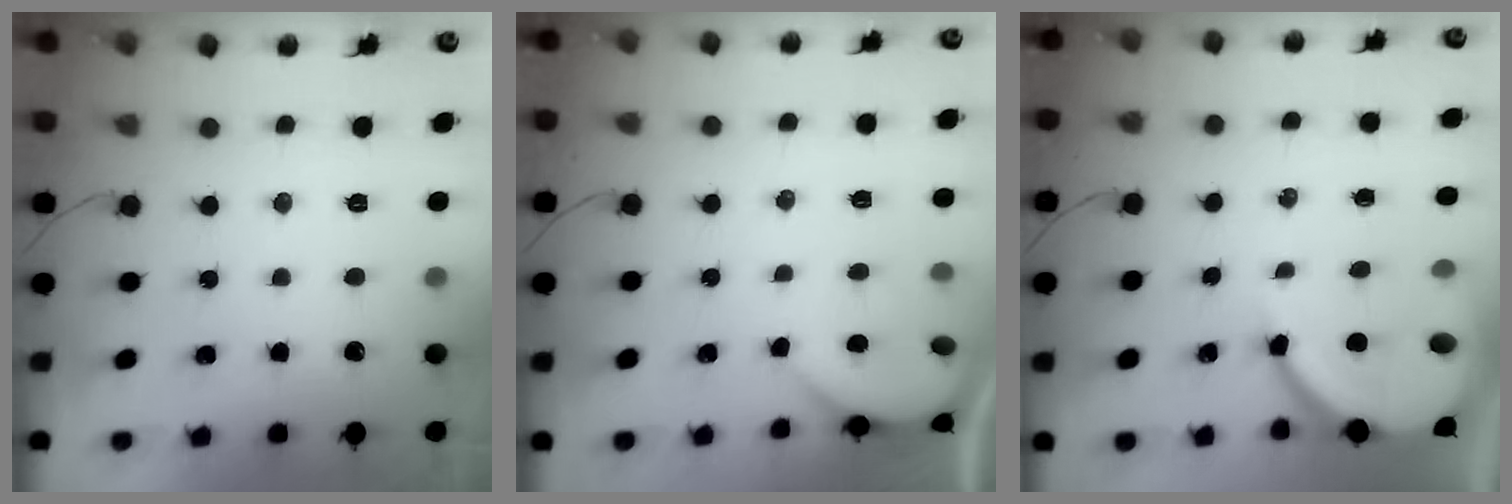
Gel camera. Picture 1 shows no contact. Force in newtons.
{"total": 2.3, "press": 2.3, "slide": 0.2}
{"total": 11.9, "press": 11.9, "slide": 1.4}